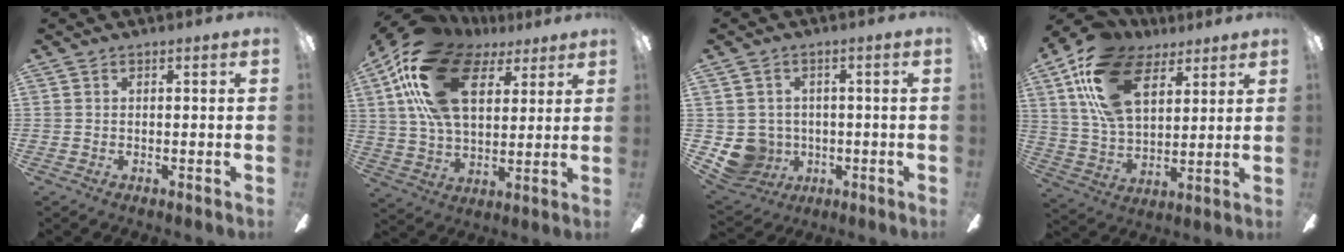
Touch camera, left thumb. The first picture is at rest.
{"total": 24.7, "force": [10.6, 14.8, 16.7], "torque": [-0.327, -0.024, 0.186]}
{"total": 7.4, "force": [-1.1, 7.1, 1.6], "torque": [-0.077, 0.006, -0.016]}
{"total": 19.0, "force": [10.2, 11.5, 11.1], "torque": [-0.226, -0.028, 0.189]}